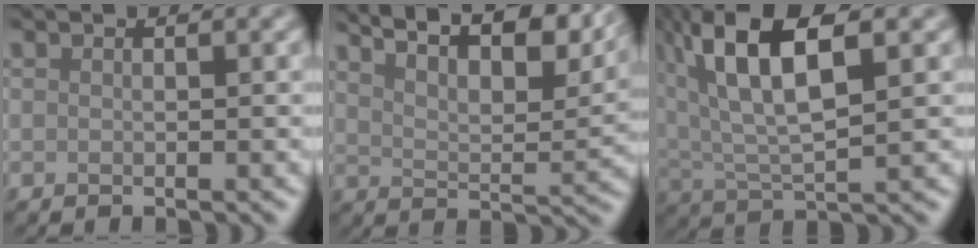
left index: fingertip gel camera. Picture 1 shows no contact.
{"total": 14.6, "force": [10.9, 4.2, 8.8], "torque": [-0.116, 0.041, 0.123]}
{"total": 10.9, "force": [4.7, 4.2, 8.9], "torque": [-0.175, 0.021, 0.079]}